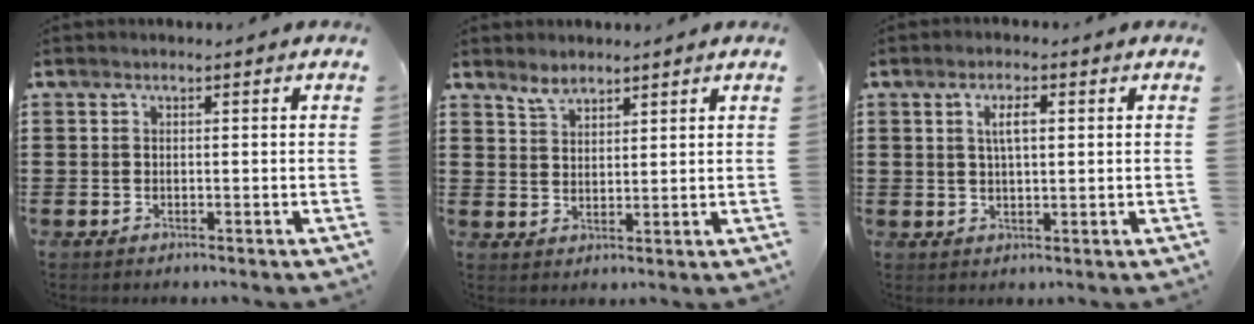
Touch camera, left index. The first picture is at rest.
{"total": 2.9, "force": [2.7, 1.0, 0.6], "torque": [-0.018, 0.000, 0.052]}
{"total": 3.5, "force": [1.1, 1.3, 3.0], "torque": [-0.056, 0.006, 0.015]}